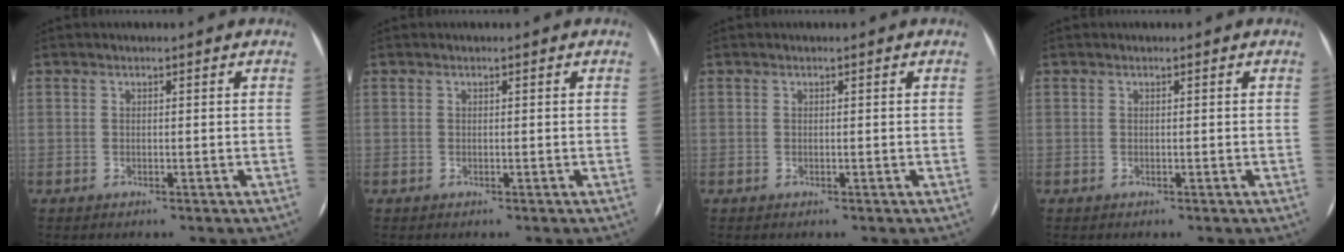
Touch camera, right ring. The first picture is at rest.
{"total": 0.0}
{"total": 0.0}
{"total": 0.0}